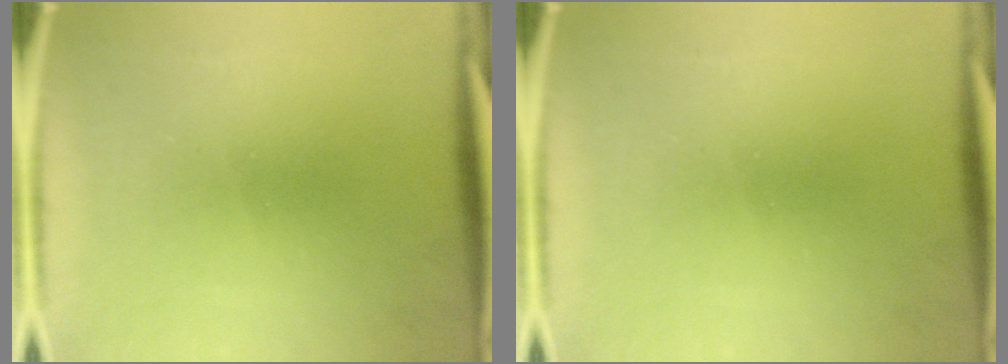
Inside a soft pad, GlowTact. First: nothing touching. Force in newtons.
{"total": 0.0}